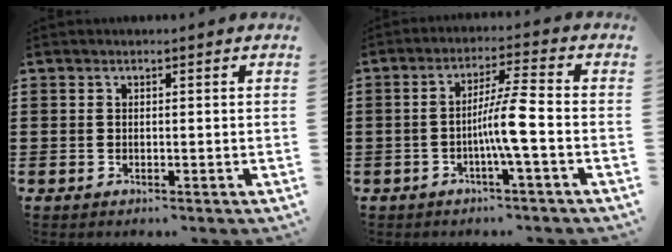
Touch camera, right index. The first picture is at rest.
{"total": 6.5, "force": [-1.8, -0.1, 6.3], "torque": [-0.118, -0.003, -0.040]}